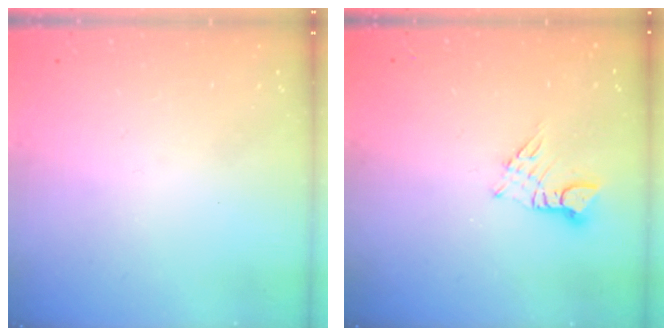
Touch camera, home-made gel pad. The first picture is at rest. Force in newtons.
{"total": 3.1, "press": 3.1, "slide": 0.3}